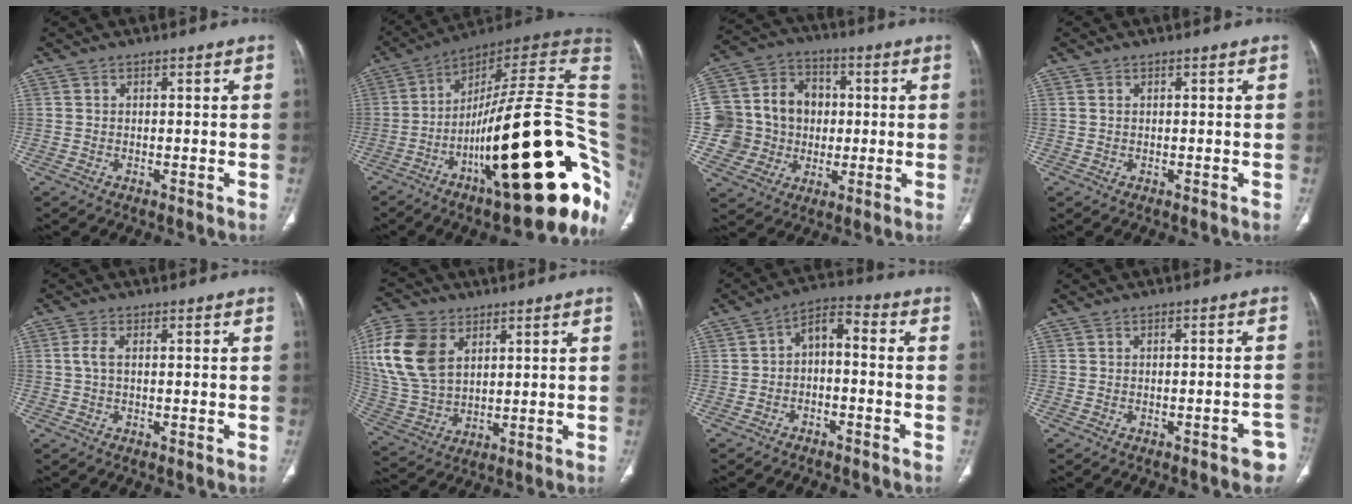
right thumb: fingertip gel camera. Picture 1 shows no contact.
{"total": 35.5, "force": [-8.5, 9.5, 33.1], "torque": [-0.404, 0.055, -0.126]}
{"total": 17.0, "force": [0.4, 15.5, 7.0], "torque": [-0.103, 0.041, 0.018]}
{"total": 0.6, "force": [0.2, 0.4, 0.4], "torque": [-0.013, 0.004, 0.006]}
{"total": 2.4, "force": [0.2, 1.1, 2.2], "torque": [-0.057, 0.004, 0.003]}
{"total": 16.7, "force": [5.7, 11.1, 11.1], "torque": [-0.232, -0.013, 0.119]}
{"total": 6.4, "force": [-1.7, 3.5, 5.0], "torque": [-0.078, 0.043, -0.038]}
{"total": 4.1, "force": [-2.8, 1.2, 2.8], "torque": [-0.023, 0.021, -0.030]}